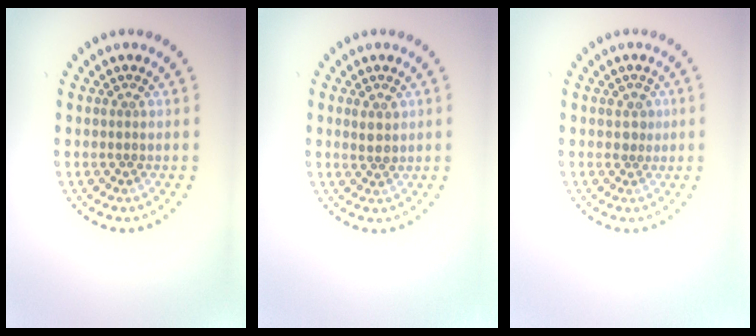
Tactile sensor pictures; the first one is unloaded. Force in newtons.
{"total": 1.3, "press": 1.1, "slide": 0.6}
{"total": 1.0, "press": 0.8, "slide": 0.6}